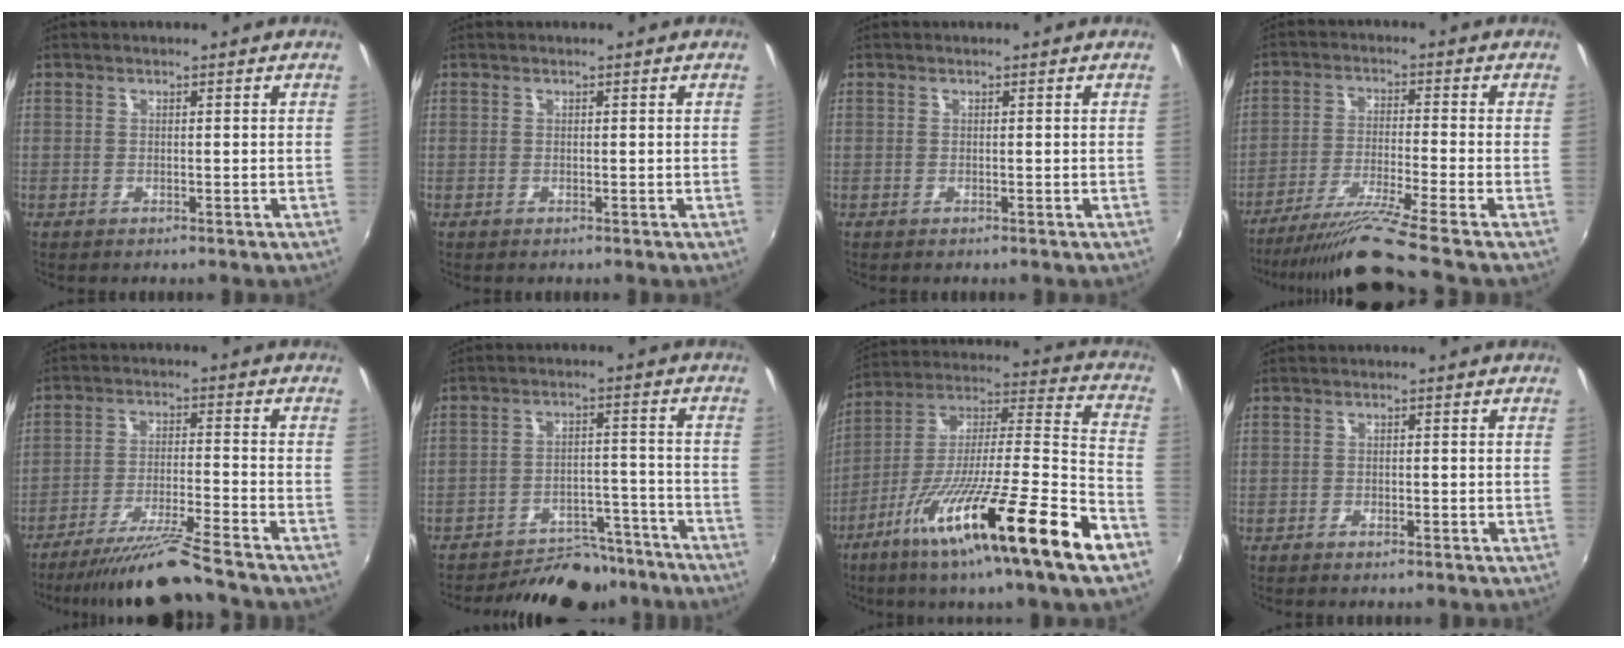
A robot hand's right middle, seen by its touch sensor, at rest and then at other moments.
{"total": 0.0}
{"total": 0.0}
{"total": 10.9, "force": [-9.1, -2.8, 5.4], "torque": [-0.117, -0.016, -0.161]}
{"total": 11.1, "force": [-10.0, -1.3, 4.7], "torque": [-0.102, -0.009, -0.174]}
{"total": 16.3, "force": [-14.4, 5.9, 4.9], "torque": [-0.096, 0.021, -0.184]}
{"total": 25.2, "force": [-14.3, 0.8, 20.7], "torque": [-0.322, -0.037, -0.244]}
{"total": 1.3, "force": [-0.9, 0.6, 0.7], "torque": [-0.012, -0.004, -0.017]}